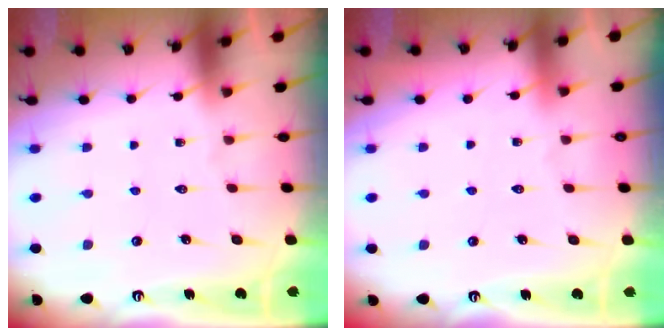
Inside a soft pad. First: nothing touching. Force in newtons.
{"total": 3.4, "press": 3.4, "slide": 0.5}